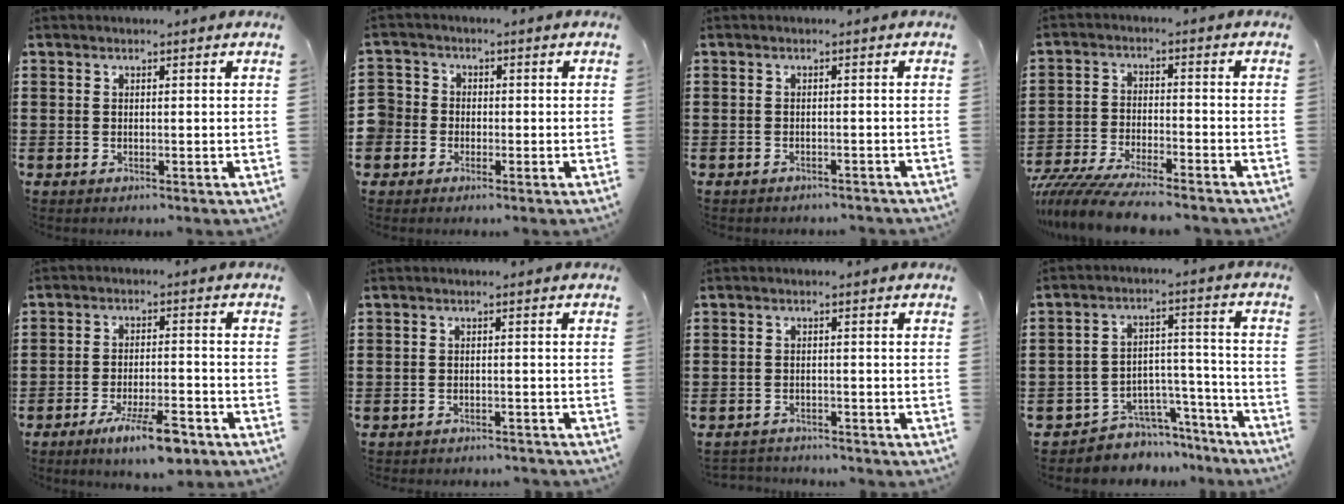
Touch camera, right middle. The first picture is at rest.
{"total": 3.7, "force": [-1.5, 3.3, 0.4], "torque": [-0.038, 0.002, -0.041]}
{"total": 0.9, "force": [-0.9, 0.1, 0.1], "torque": [-0.004, 0.000, -0.020]}
{"total": 6.9, "force": [-6.6, 0.2, 2.0], "torque": [-0.053, -0.008, -0.131]}
{"total": 7.0, "force": [-4.9, 1.5, 4.8], "torque": [-0.084, 0.000, -0.085]}
{"total": 1.5, "force": [-1.5, 0.1, 0.0], "torque": [-0.005, 0.001, -0.033]}
{"total": 1.9, "force": [-1.9, 0.2, -0.2], "torque": [-0.005, -0.002, -0.042]}
{"total": 5.9, "force": [-5.2, 2.8, 0.2], "torque": [-0.009, 0.021, -0.102]}